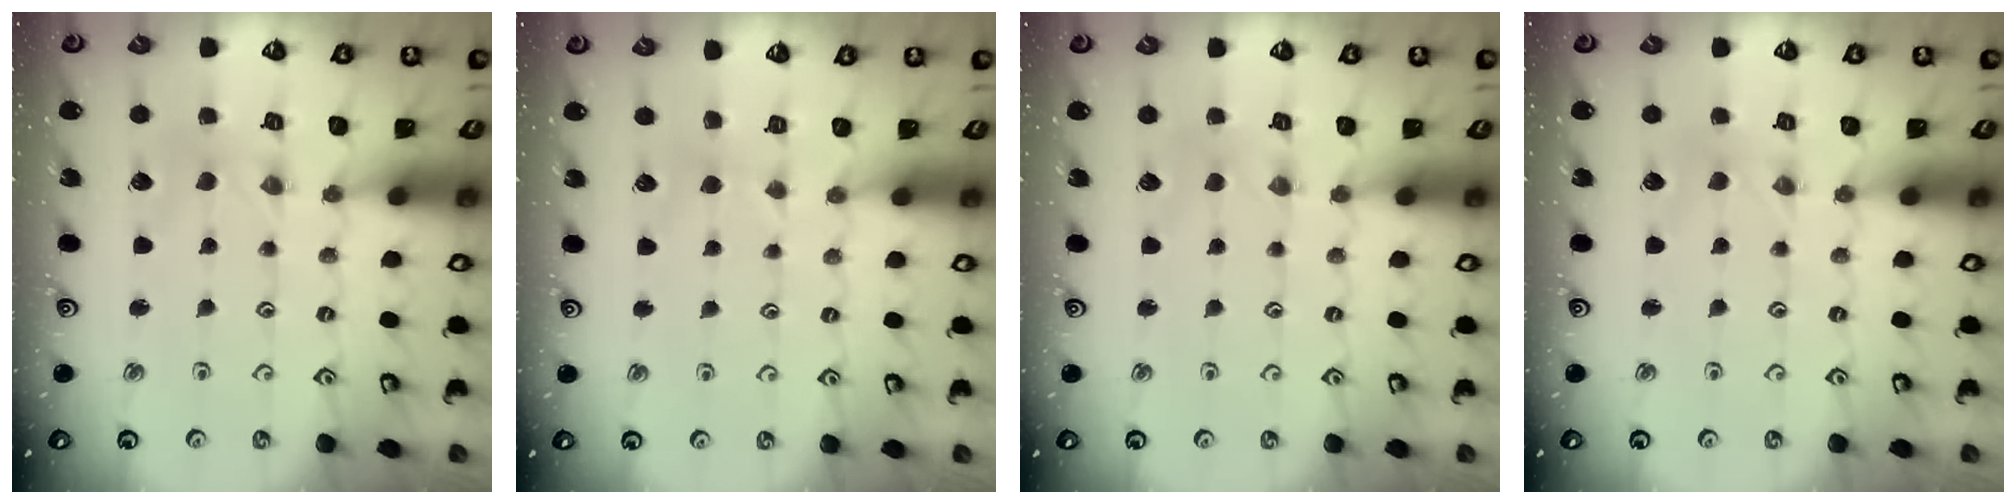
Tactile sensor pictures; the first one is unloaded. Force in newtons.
{"total": 1.1, "press": 1.1, "slide": 0.3}
{"total": 0.5, "press": 0.5, "slide": 0.1}
{"total": 0.0}